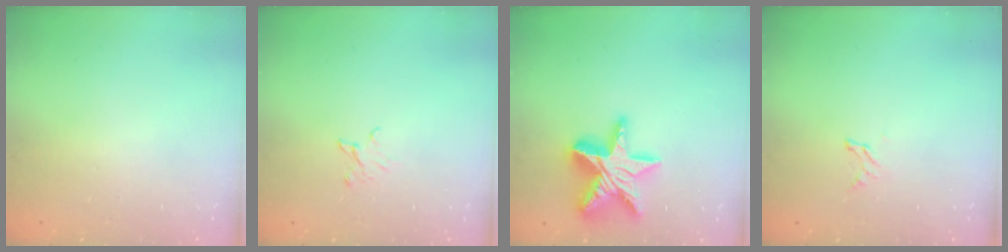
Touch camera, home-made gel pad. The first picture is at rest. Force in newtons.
{"total": 2.6, "press": 2.6, "slide": 0.3}
{"total": 17.6, "press": 17.5, "slide": 1.6}
{"total": 2.9, "press": 2.9, "slide": 0.3}